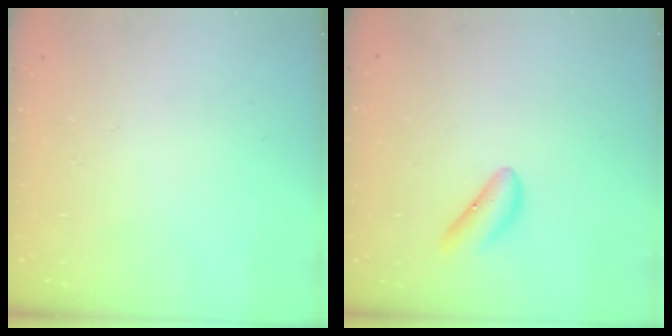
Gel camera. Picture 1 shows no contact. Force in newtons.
{"total": 6.2, "press": 6.1, "slide": 0.5}